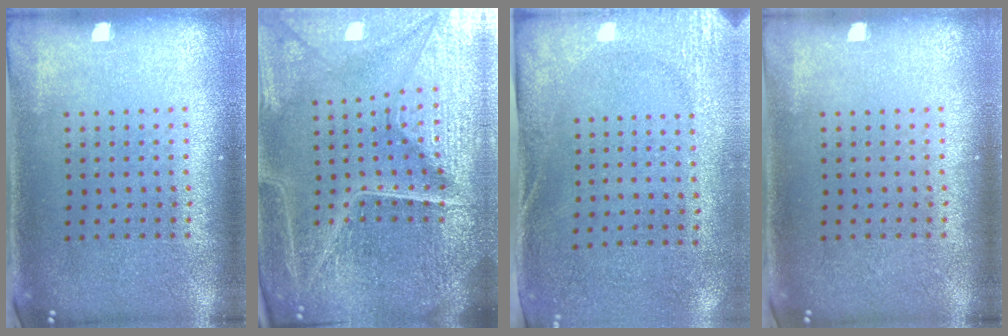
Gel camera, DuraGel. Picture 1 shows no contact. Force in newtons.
{"total": 6.5, "press": 5.8, "slide": 3.0}
{"total": 2.8, "press": 2.2, "slide": 1.7}
{"total": 0.0}